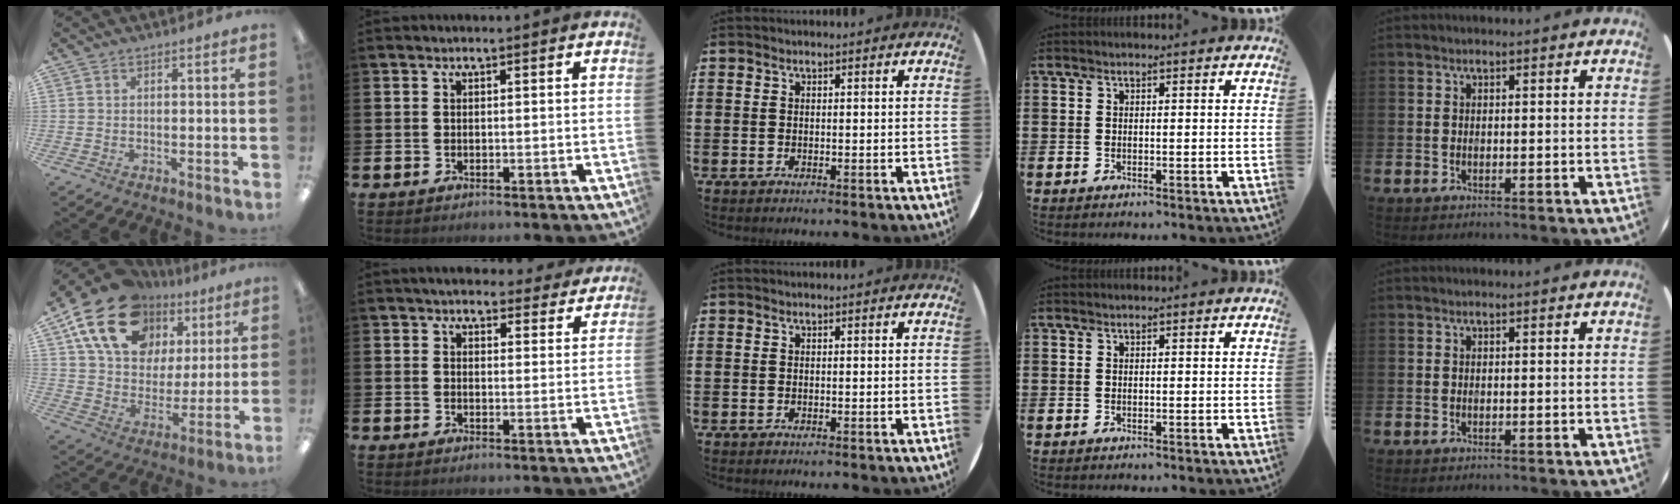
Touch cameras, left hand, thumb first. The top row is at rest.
{"thumb": {"total": 19.9, "force": [11.5, 13.4, 9.2], "torque": [-0.174, -0.045, 0.213]}, "index": {"total": 4.5, "force": [4.2, 1.4, 0.8], "torque": [-0.020, -0.022, 0.076]}}